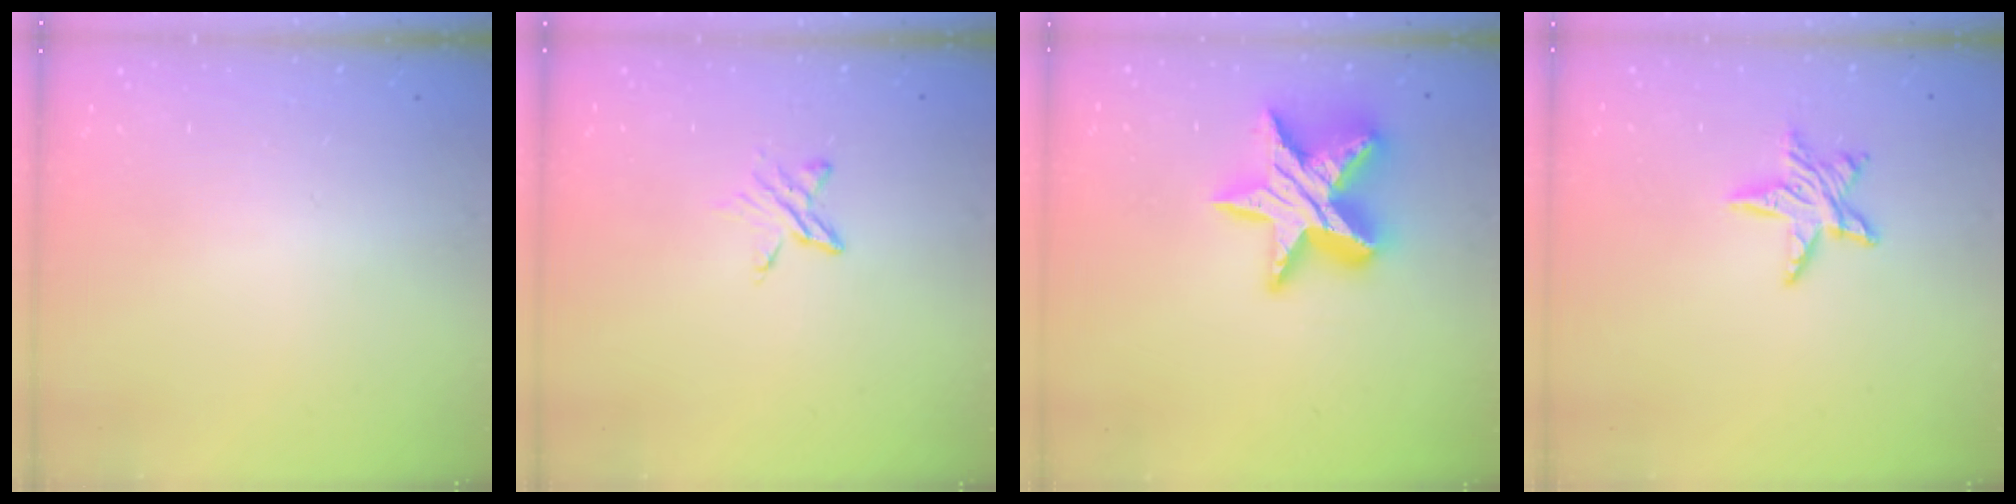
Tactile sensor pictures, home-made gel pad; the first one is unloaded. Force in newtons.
{"total": 4.8, "press": 4.8, "slide": 0.5}
{"total": 18.5, "press": 18.4, "slide": 1.4}
{"total": 8.7, "press": 8.6, "slide": 0.6}